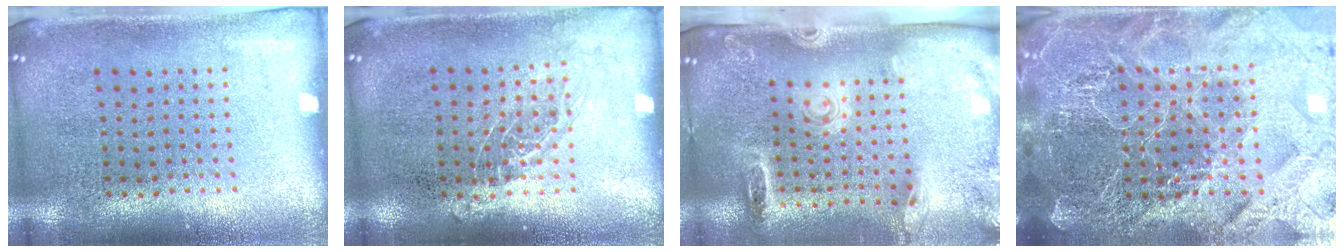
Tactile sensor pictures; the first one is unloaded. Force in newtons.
{"total": 1.0, "press": 0.9, "slide": 0.5}
{"total": 2.7, "press": 1.9, "slide": 1.9}
{"total": 6.1, "press": 5.3, "slide": 2.9}